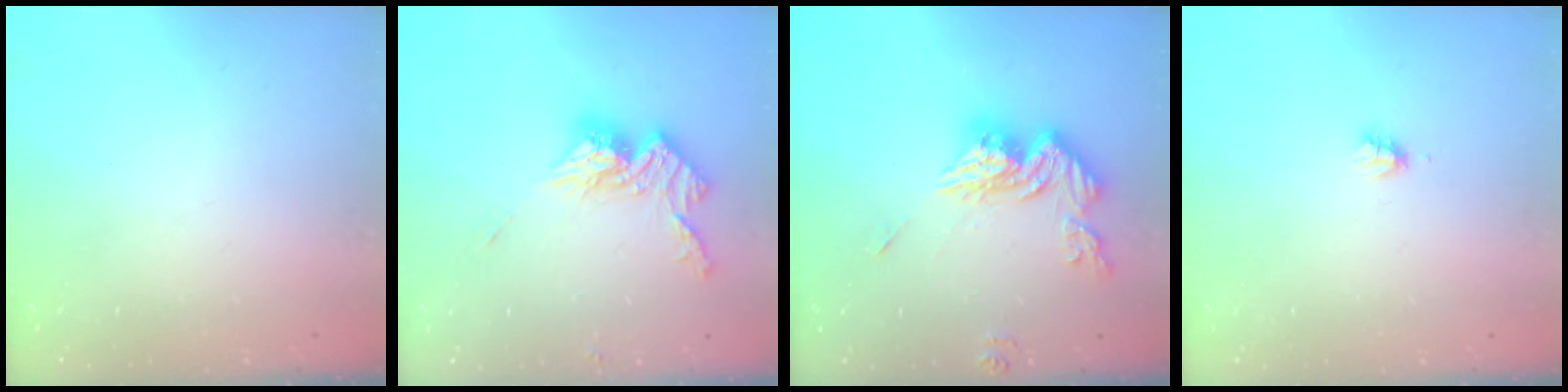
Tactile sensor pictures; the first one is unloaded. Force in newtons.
{"total": 12.8, "press": 12.7, "slide": 1.1}
{"total": 13.7, "press": 13.6, "slide": 1.3}
{"total": 2.2, "press": 2.2, "slide": 0.3}